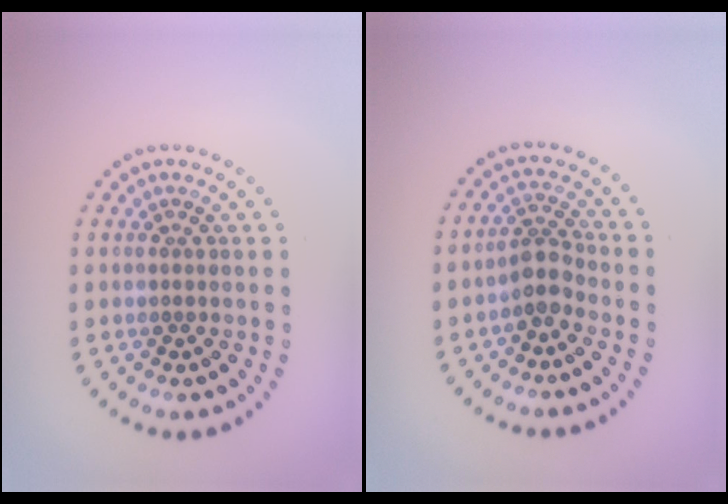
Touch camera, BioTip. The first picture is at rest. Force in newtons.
{"total": 2.2, "press": 1.8, "slide": 1.3}